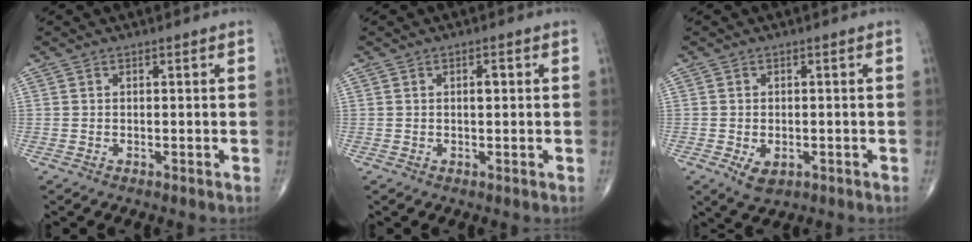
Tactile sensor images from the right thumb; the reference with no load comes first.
{"total": 1.6, "force": [0.3, 0.7, 1.4], "torque": [-0.020, 0.002, 0.004]}
{"total": 3.8, "force": [-1.3, 2.4, 2.7], "torque": [-0.042, 0.000, -0.012]}